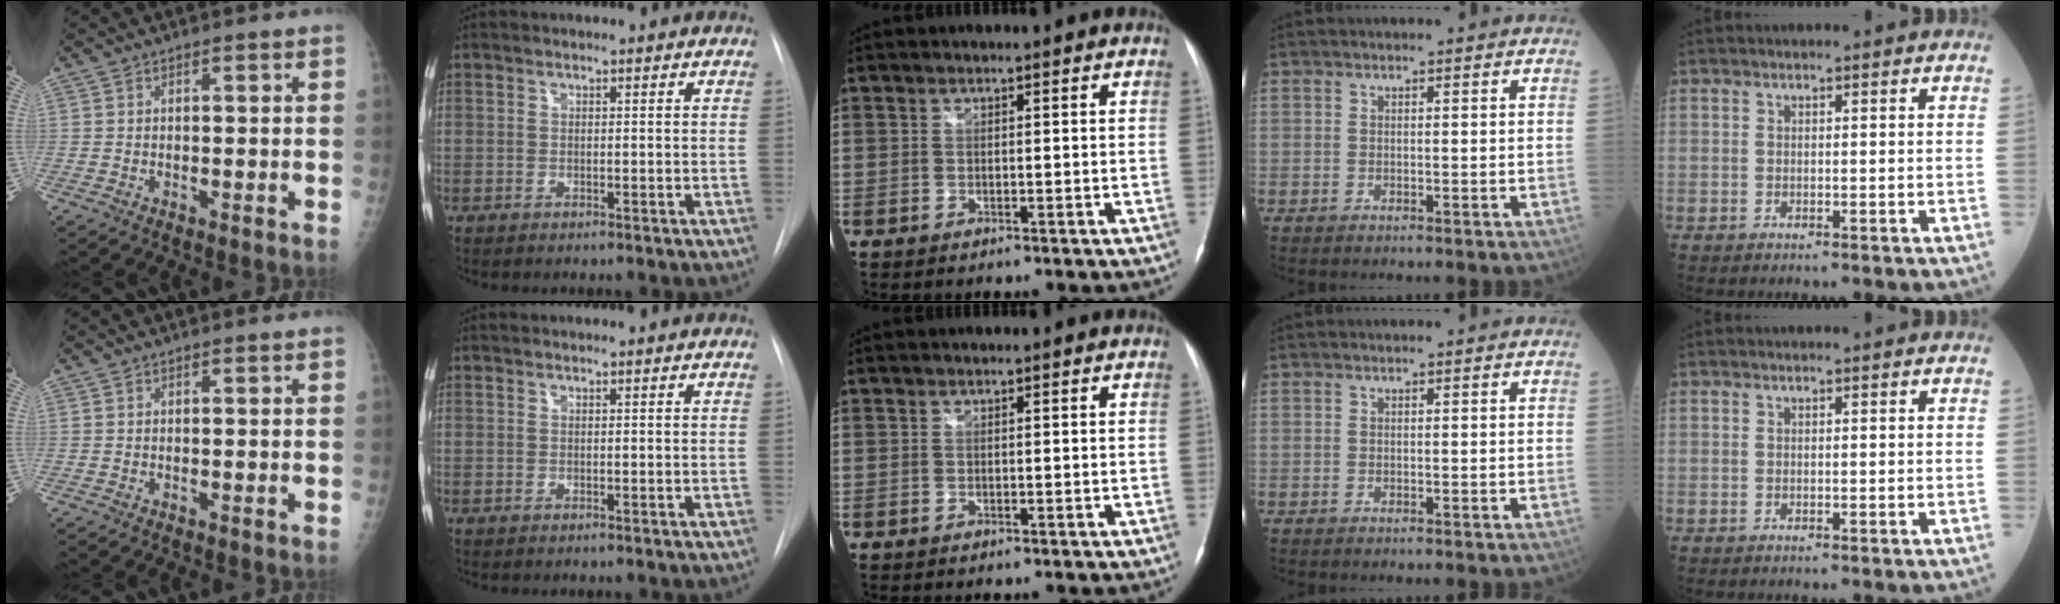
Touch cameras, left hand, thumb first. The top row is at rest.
{}